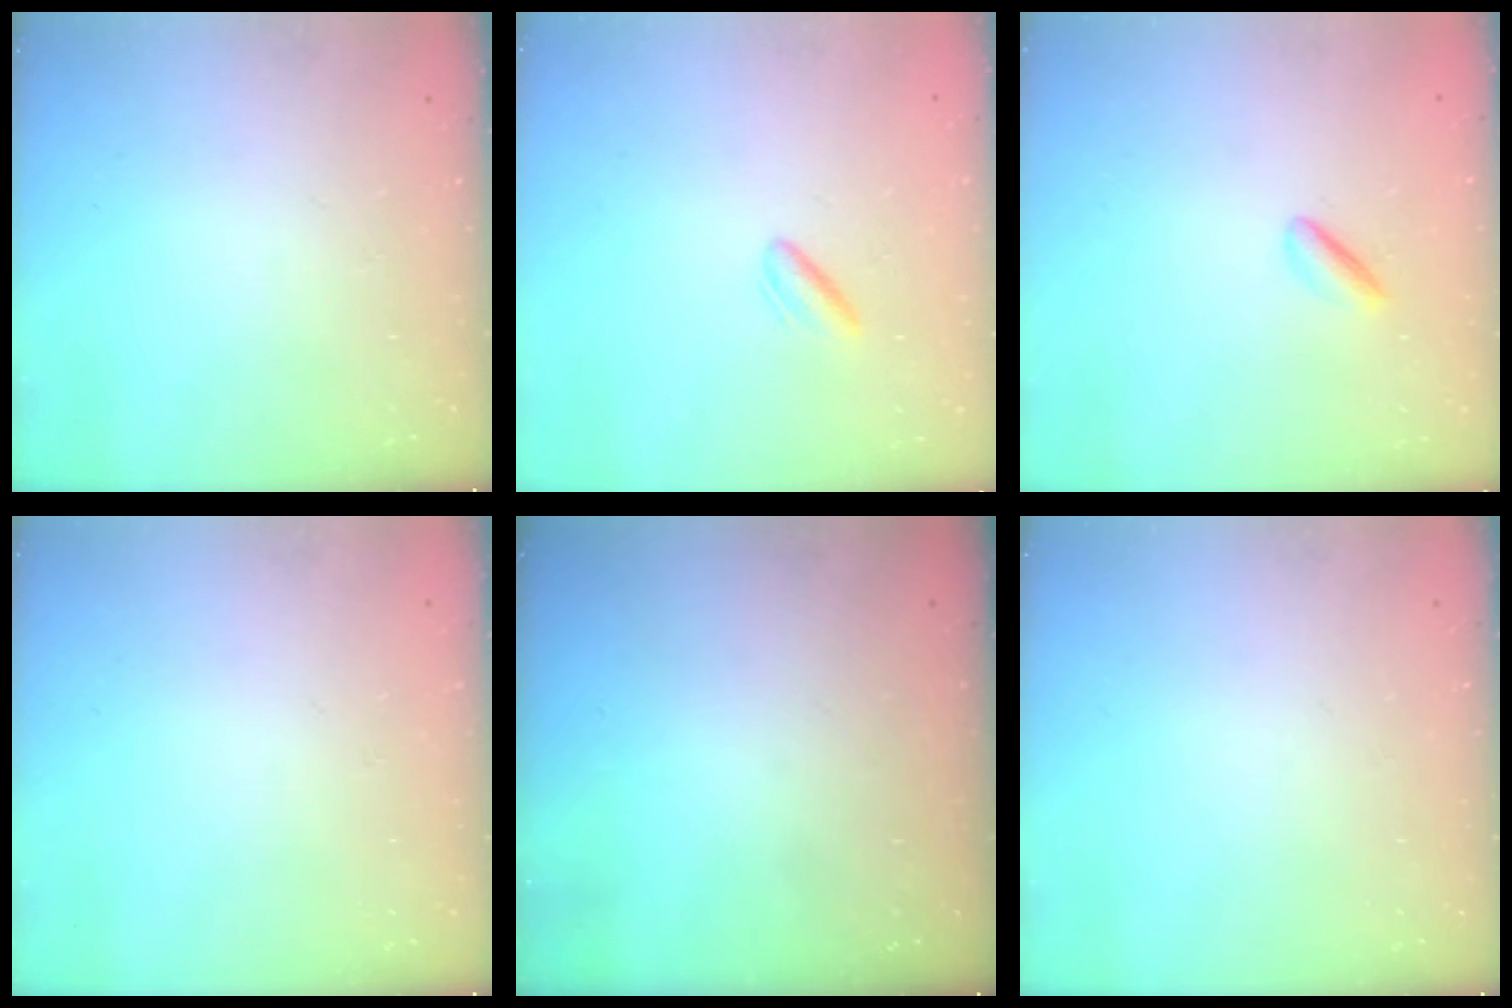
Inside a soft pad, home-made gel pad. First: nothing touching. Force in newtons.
{"total": 2.9, "press": 2.6, "slide": 1.3}
{"total": 1.8, "press": 1.7, "slide": 0.6}
{"total": 0.0}
{"total": 0.0}
{"total": 0.0}